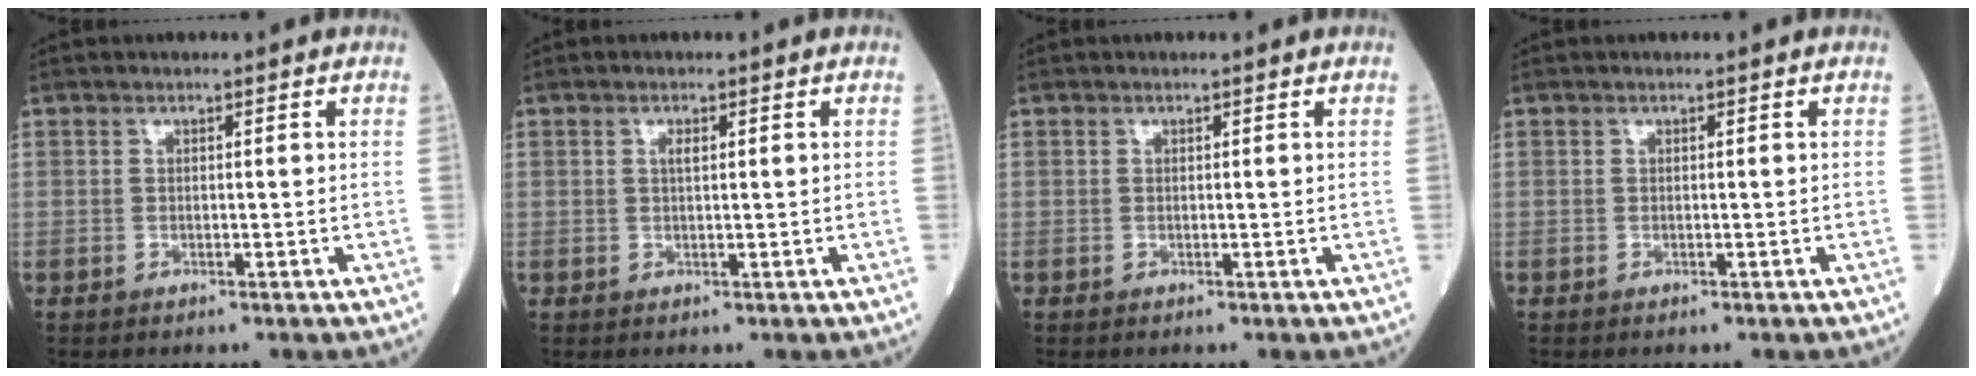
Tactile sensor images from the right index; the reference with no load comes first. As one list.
[{"total": 1.1, "force": [0.4, 0.3, 1.0], "torque": [-0.019, 0.001, 0.005]}, {"total": 0.0}, {"total": 0.0}]